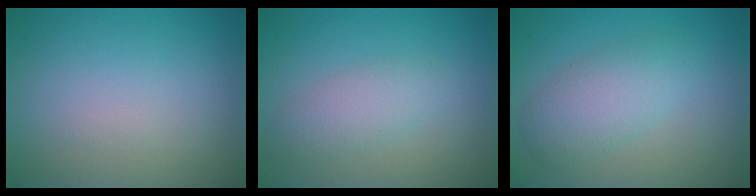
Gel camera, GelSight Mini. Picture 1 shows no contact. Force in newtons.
{"total": 2.7, "press": 2.7, "slide": 0.1}
{"total": 4.0, "press": 4.0, "slide": 0.3}